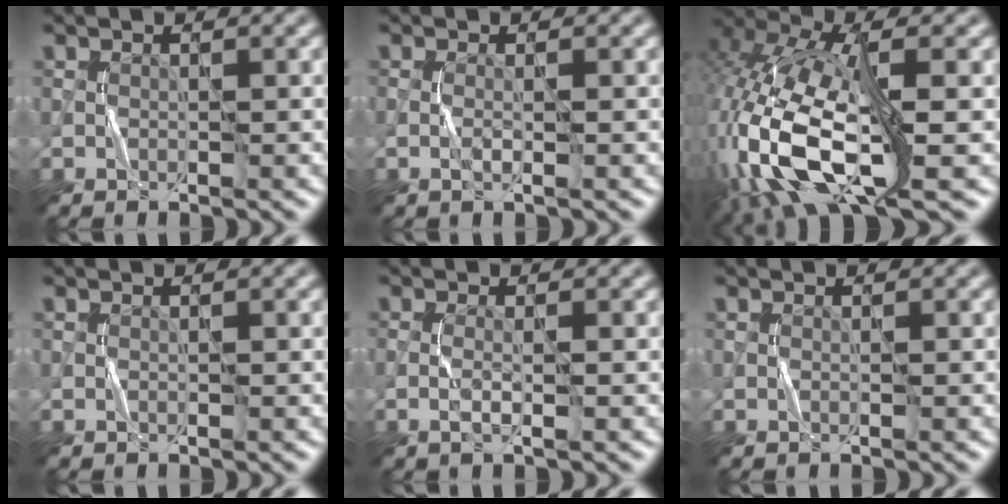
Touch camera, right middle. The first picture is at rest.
{"total": 0.9, "force": [-0.2, 0.1, 0.9], "torque": [-0.020, 0.000, -0.007]}
{"total": 13.6, "force": [-4.3, 5.7, 11.6], "torque": [-0.265, -0.001, -0.083]}
{"total": 0.0}
{"total": 1.2, "force": [-0.3, 0.1, 1.2], "torque": [-0.028, 0.000, -0.010]}
{"total": 0.0}